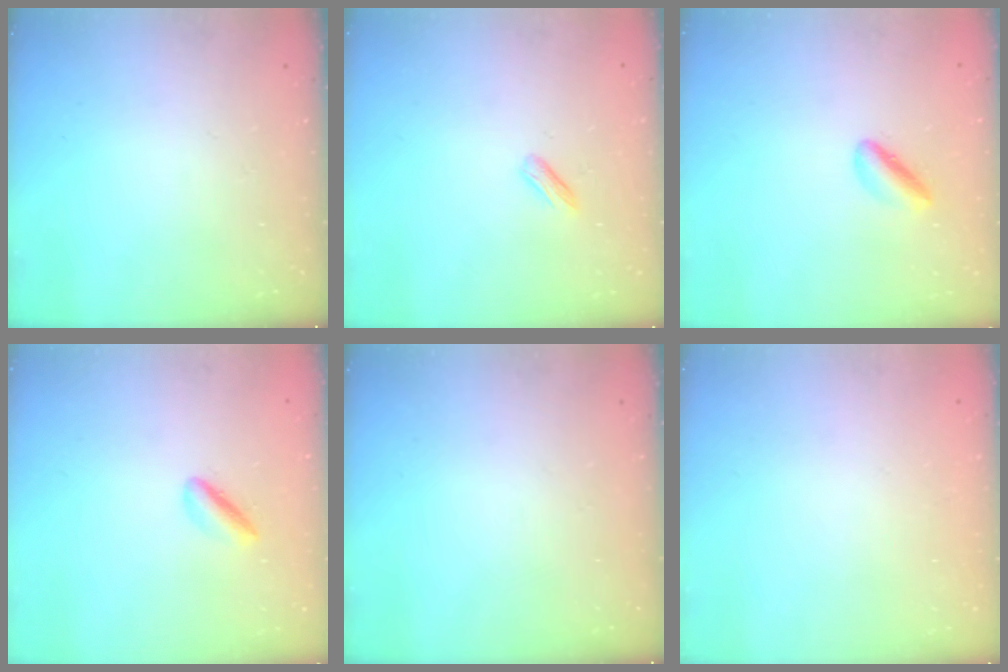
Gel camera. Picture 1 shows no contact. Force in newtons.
{"total": 2.4, "press": 2.3, "slide": 0.8}
{"total": 2.9, "press": 2.9, "slide": 0.5}
{"total": 2.2, "press": 2.2, "slide": 0.4}
{"total": 0.0}
{"total": 2.2, "press": 2.2, "slide": 0.1}